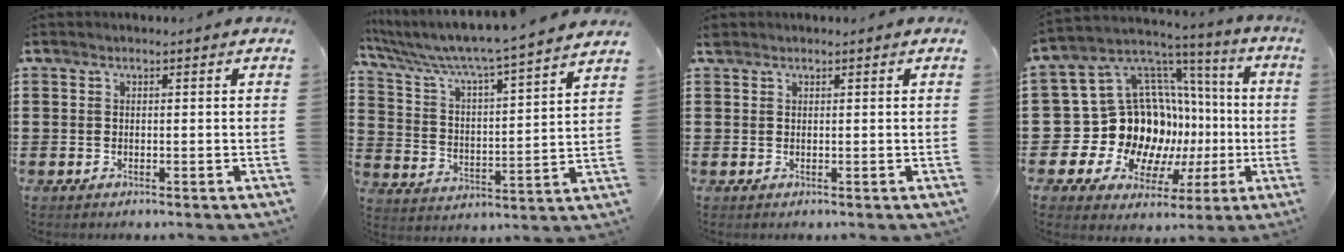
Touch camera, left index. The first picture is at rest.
{"total": 6.2, "force": [5.6, -0.5, 2.6], "torque": [-0.077, -0.049, 0.086]}
{"total": 0.7, "force": [0.6, 0.3, 0.1], "torque": [-0.005, 0.002, 0.013]}
{"total": 16.6, "force": [-1.2, 14.9, 7.2], "torque": [-0.170, -0.033, 0.021]}